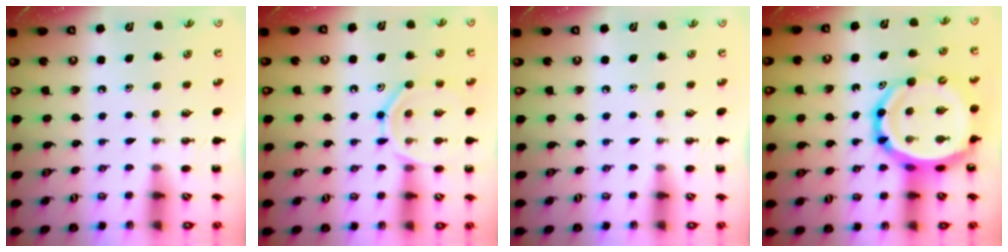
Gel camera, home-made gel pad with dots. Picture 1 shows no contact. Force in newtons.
{"total": 11.6, "press": 11.5, "slide": 1.1}
{"total": 0.0}
{"total": 17.3, "press": 16.7, "slide": 4.6}